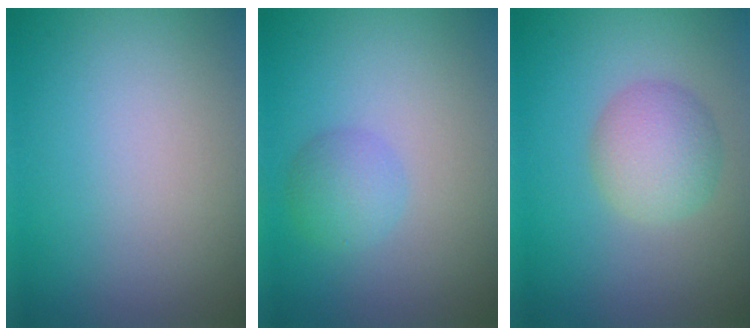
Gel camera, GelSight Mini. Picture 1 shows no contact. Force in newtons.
{"total": 2.3, "press": 2.3, "slide": 0.1}
{"total": 3.9, "press": 3.9, "slide": 0.1}